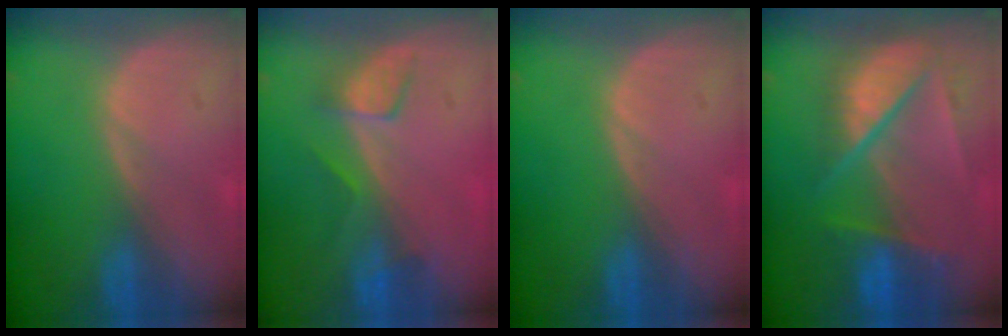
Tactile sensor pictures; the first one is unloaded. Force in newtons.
{"total": 3.9, "press": 3.7, "slide": 1.4}
{"total": 0.0}
{"total": 9.5, "press": 8.2, "slide": 4.7}